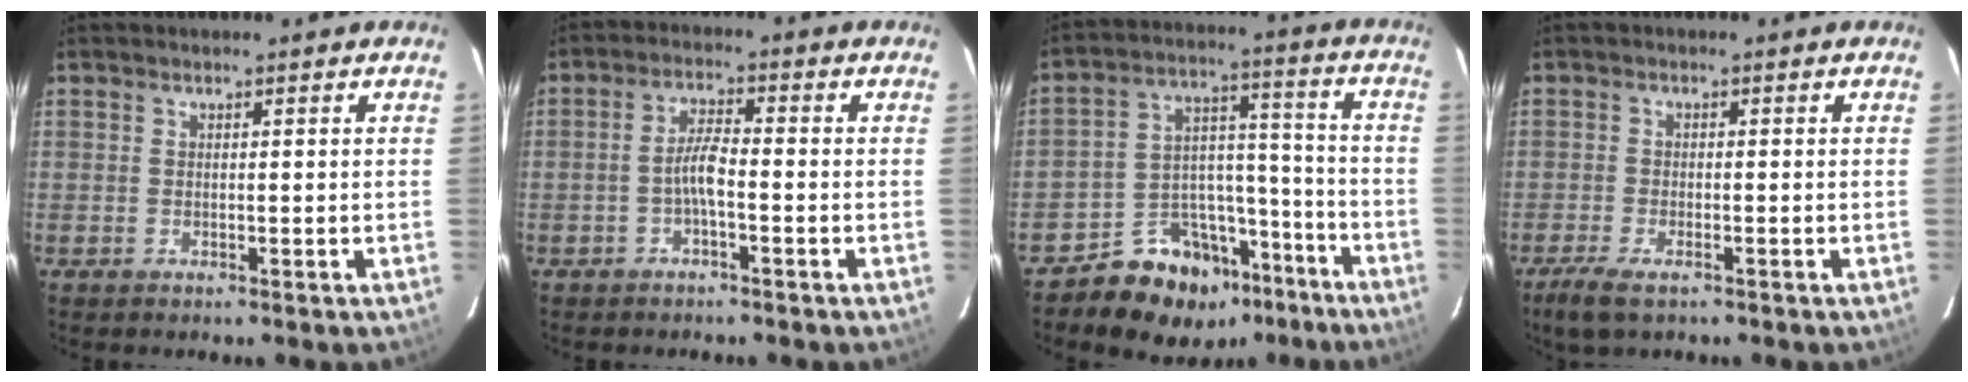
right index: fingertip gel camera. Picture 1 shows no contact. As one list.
[{"total": 3.7, "force": [-1.5, 0.5, 3.4], "torque": [-0.070, 0.009, -0.030]}, {"total": 14.1, "force": [-10.2, 8.8, 4.2], "torque": [-0.069, 0.065, -0.142]}, {"total": 5.1, "force": [-3.5, 1.5, 3.4], "torque": [-0.084, -0.015, -0.066]}]